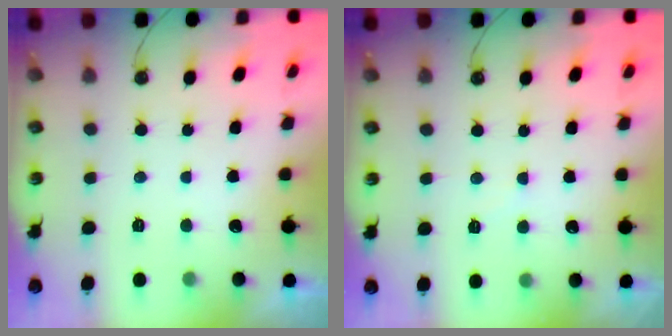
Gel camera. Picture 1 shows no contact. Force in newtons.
{"total": 4.1, "press": 4.0, "slide": 0.7}